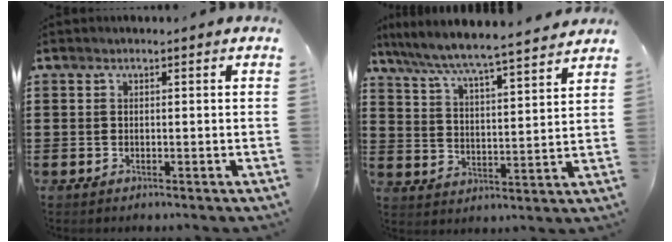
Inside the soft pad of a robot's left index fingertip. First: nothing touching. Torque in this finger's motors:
{"motor_torque": [2.14, 0.00, 0.44, 0.21]}